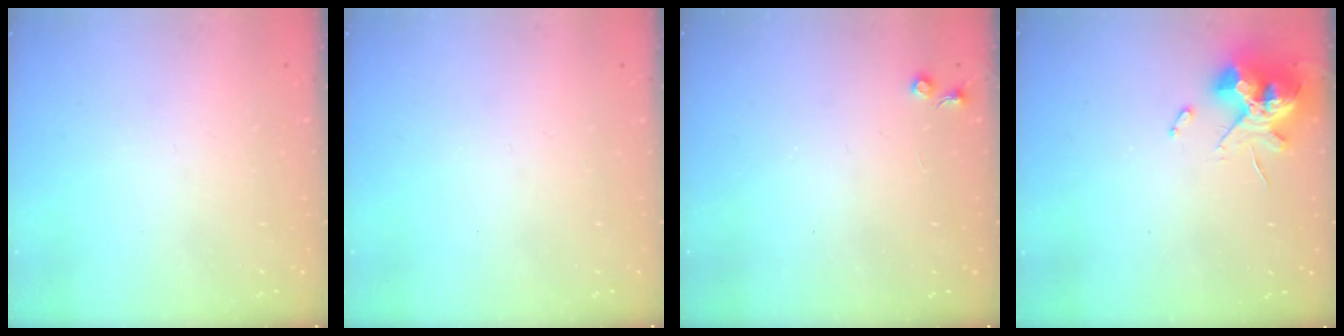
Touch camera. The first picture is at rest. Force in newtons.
{"total": 0.0}
{"total": 3.8, "press": 3.7, "slide": 0.6}
{"total": 13.3, "press": 13.2, "slide": 1.5}